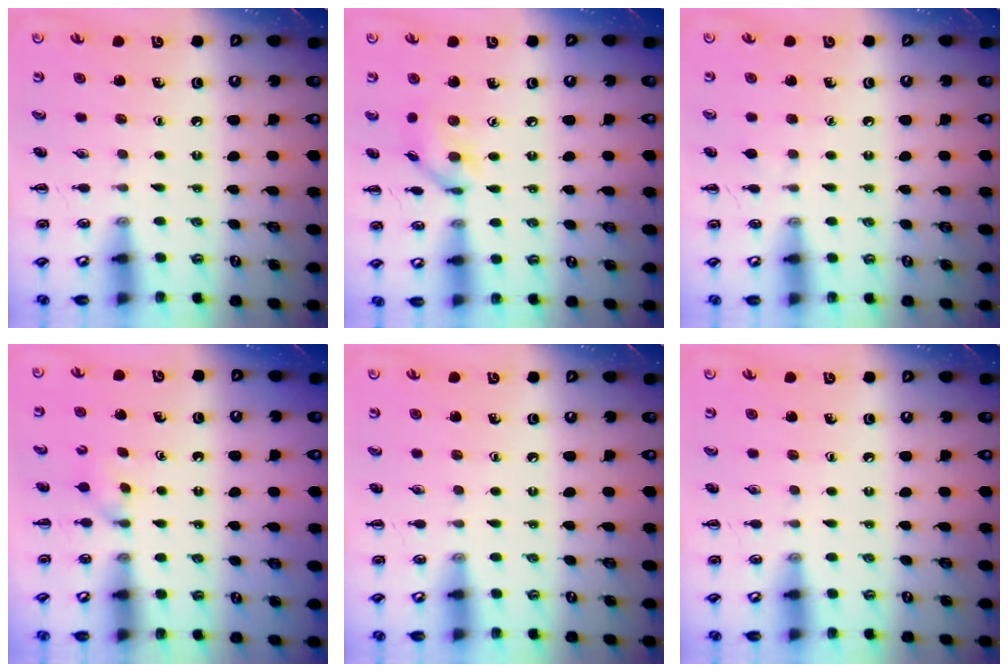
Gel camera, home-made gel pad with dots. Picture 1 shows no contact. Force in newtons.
{"total": 9.2, "press": 9.1, "slide": 0.8}
{"total": 3.3, "press": 3.1, "slide": 1.1}
{"total": 2.4, "press": 2.1, "slide": 1.0}
{"total": 0.0}
{"total": 0.0}